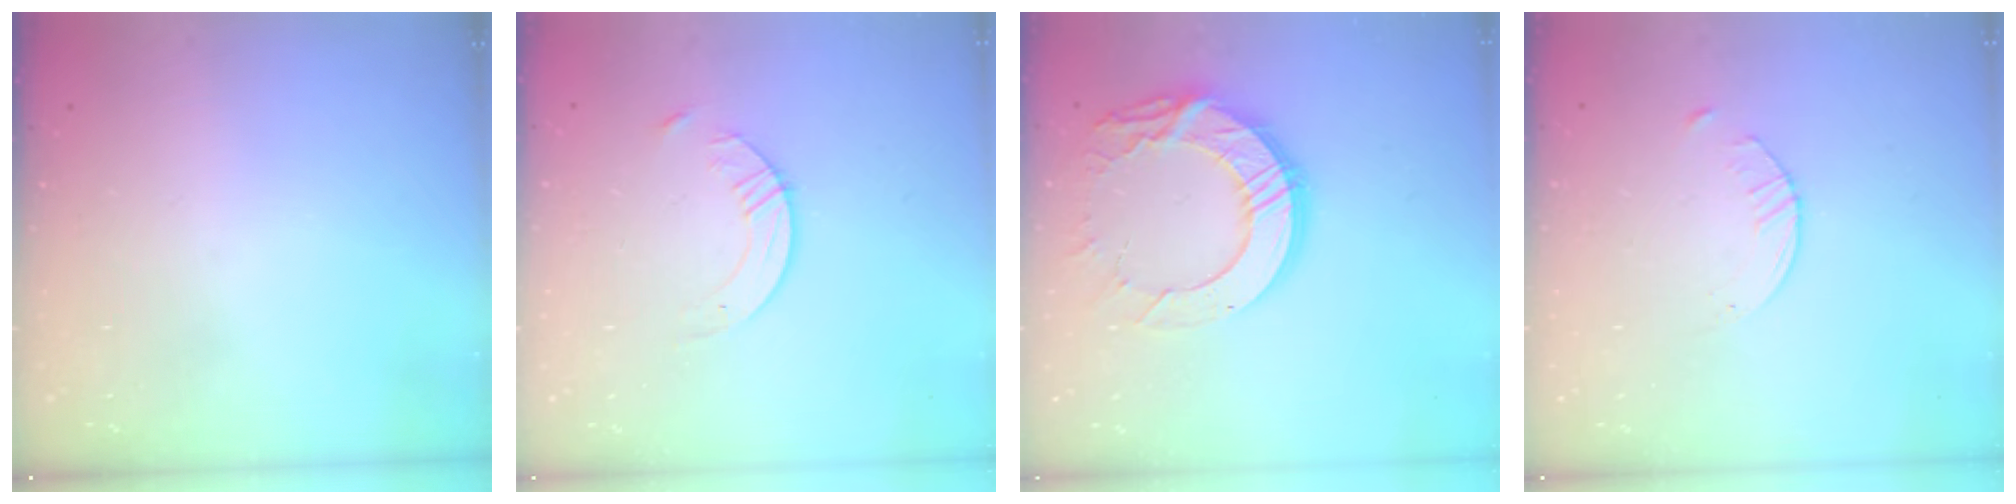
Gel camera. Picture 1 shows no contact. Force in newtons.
{"total": 5.6, "press": 5.6, "slide": 0.7}
{"total": 15.1, "press": 15.1, "slide": 0.9}
{"total": 2.0, "press": 2.0, "slide": 0.3}